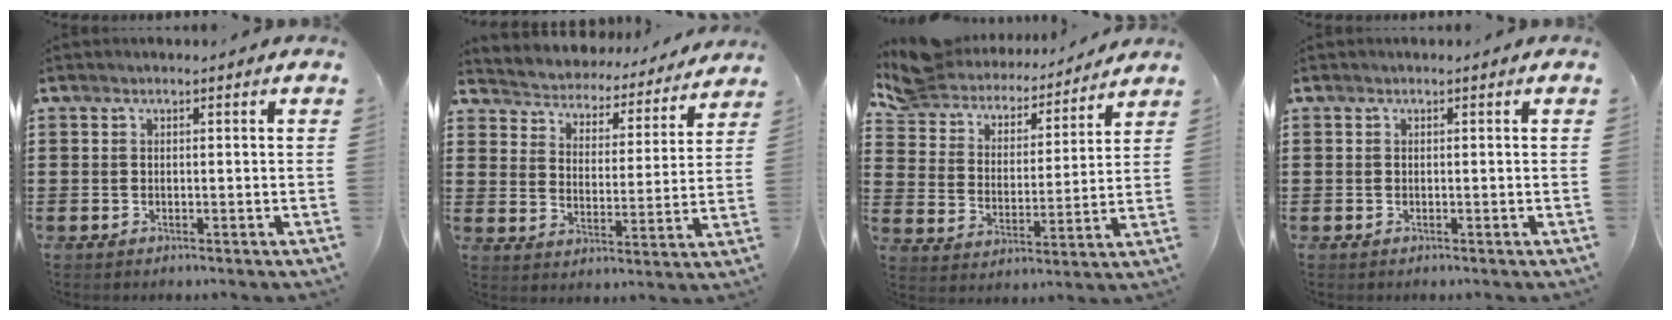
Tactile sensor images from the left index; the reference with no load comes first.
{"total": 3.8, "force": [3.8, 0.3, -0.6], "torque": [-0.016, -0.040, 0.057]}
{"total": 7.0, "force": [6.8, 1.5, 0.5], "torque": [-0.051, -0.049, 0.117]}
{"total": 0.0}